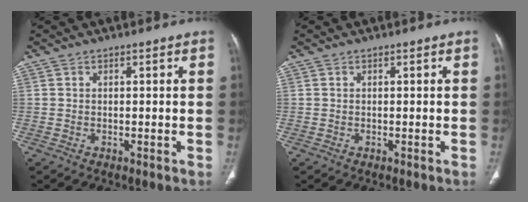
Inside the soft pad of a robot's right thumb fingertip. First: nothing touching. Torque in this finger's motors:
{"motor_torque": [0.00, 0.00, -0.09, 0.09, 0.00]}